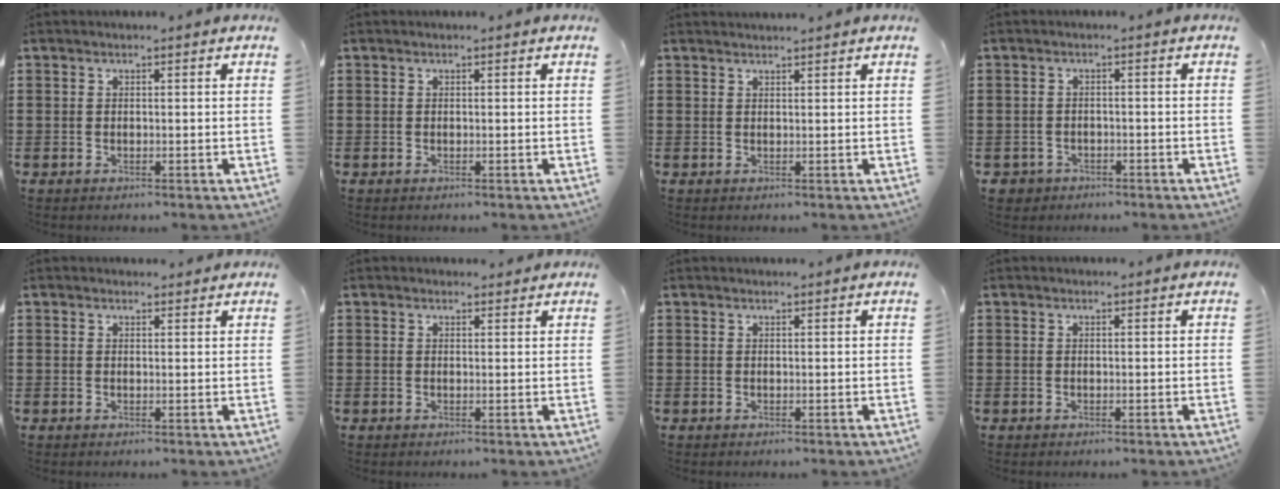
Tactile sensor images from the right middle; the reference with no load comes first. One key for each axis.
{"total": 0.0}
{"total": 1.1, "fx": 1.1, "fy": -0.2, "fz": 0.0, "tx": -0.002, "ty": -0.003, "tz": 0.022}
{"total": 1.6, "fx": -1.3, "fy": 0.9, "fz": -0.1, "tx": -0.005, "ty": 0.002, "tz": -0.031}
{"total": 1.0, "fx": 0.9, "fy": 0.3, "fz": 0.1, "tx": 0.004, "ty": -0.001, "tz": 0.015}
{"total": 1.0, "fx": 1.0, "fy": 0.2, "fz": 0.0, "tx": 0.005, "ty": -0.001, "tz": 0.017}
{"total": 0.5, "fx": 0.5, "fy": -0.2, "fz": 0.0, "tx": -0.001, "ty": 0.001, "tz": 0.010}
{"total": 0.0}